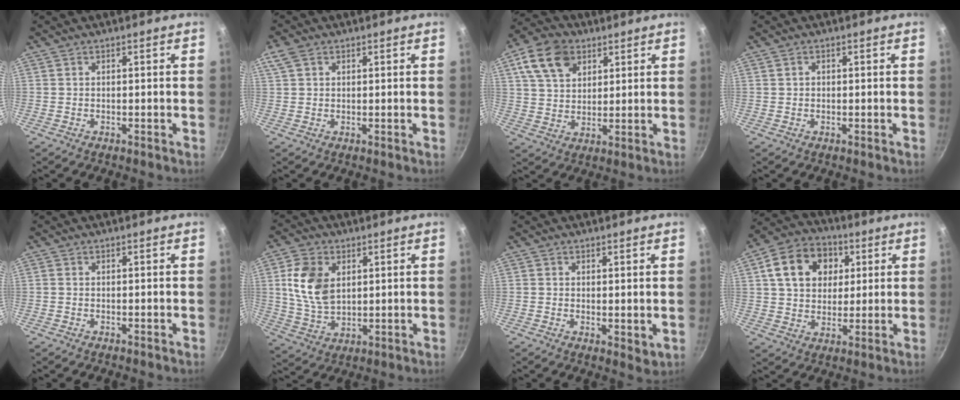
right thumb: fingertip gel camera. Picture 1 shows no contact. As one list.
[{"total": 3.7, "force": [1.7, 2.6, 2.1], "torque": [-0.038, 0.006, 0.032]}, {"total": 11.8, "force": [5.5, 8.2, 6.5], "torque": [-0.097, -0.004, 0.096]}, {"total": 0.8, "force": [0.2, 0.7, 0.4], "torque": [-0.005, 0.004, 0.003]}, {"total": 0.0}, {"total": 11.1, "force": [2.9, 7.5, 7.6], "torque": [-0.130, -0.017, 0.060]}, {"total": 2.8, "force": [0.9, 1.5, 2.2], "torque": [-0.031, -0.012, 0.012]}, {"total": 14.7, "force": [4.5, 11.3, 8.1], "torque": [-0.114, 0.010, 0.066]}]